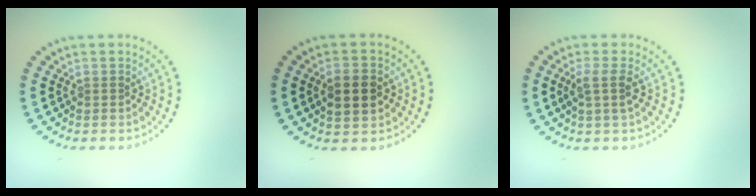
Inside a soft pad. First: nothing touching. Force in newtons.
{"total": 3.3, "press": 3.3, "slide": 0.2}
{"total": 1.9, "press": 1.5, "slide": 1.1}